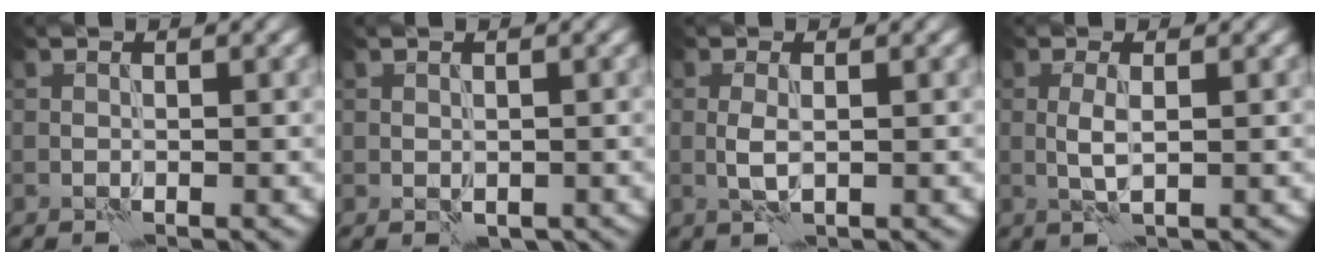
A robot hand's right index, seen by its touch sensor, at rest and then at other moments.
{"total": 1.5, "force": [-0.4, 1.2, 0.8], "torque": [-0.015, -0.009, -0.003]}
{"total": 1.5, "force": [0.1, 0.6, 1.4], "torque": [-0.034, -0.002, -0.001]}
{"total": 1.7, "force": [0.3, 0.4, 1.6], "torque": [-0.038, 0.001, 0.003]}